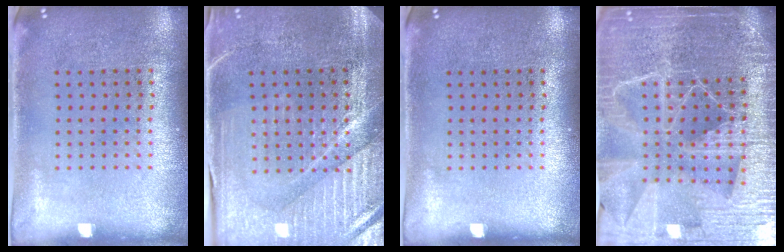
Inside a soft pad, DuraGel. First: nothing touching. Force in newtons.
{"total": 4.0, "press": 3.9, "slide": 1.0}
{"total": 0.0}
{"total": 6.1, "press": 5.3, "slide": 2.9}